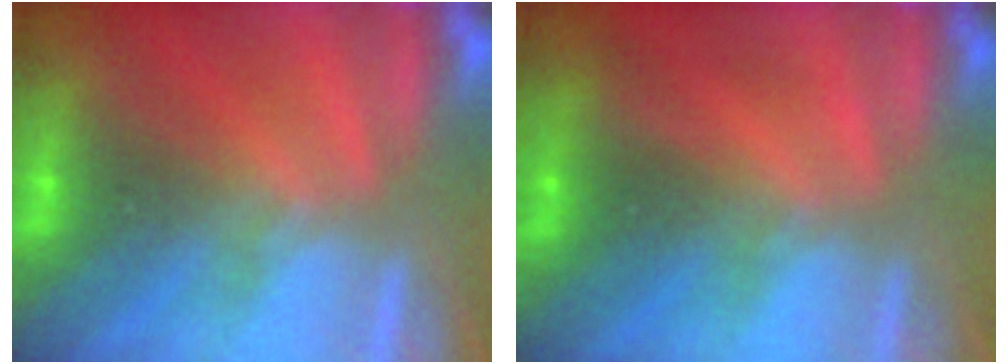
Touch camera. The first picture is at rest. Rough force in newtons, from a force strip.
{"total": 1.7}